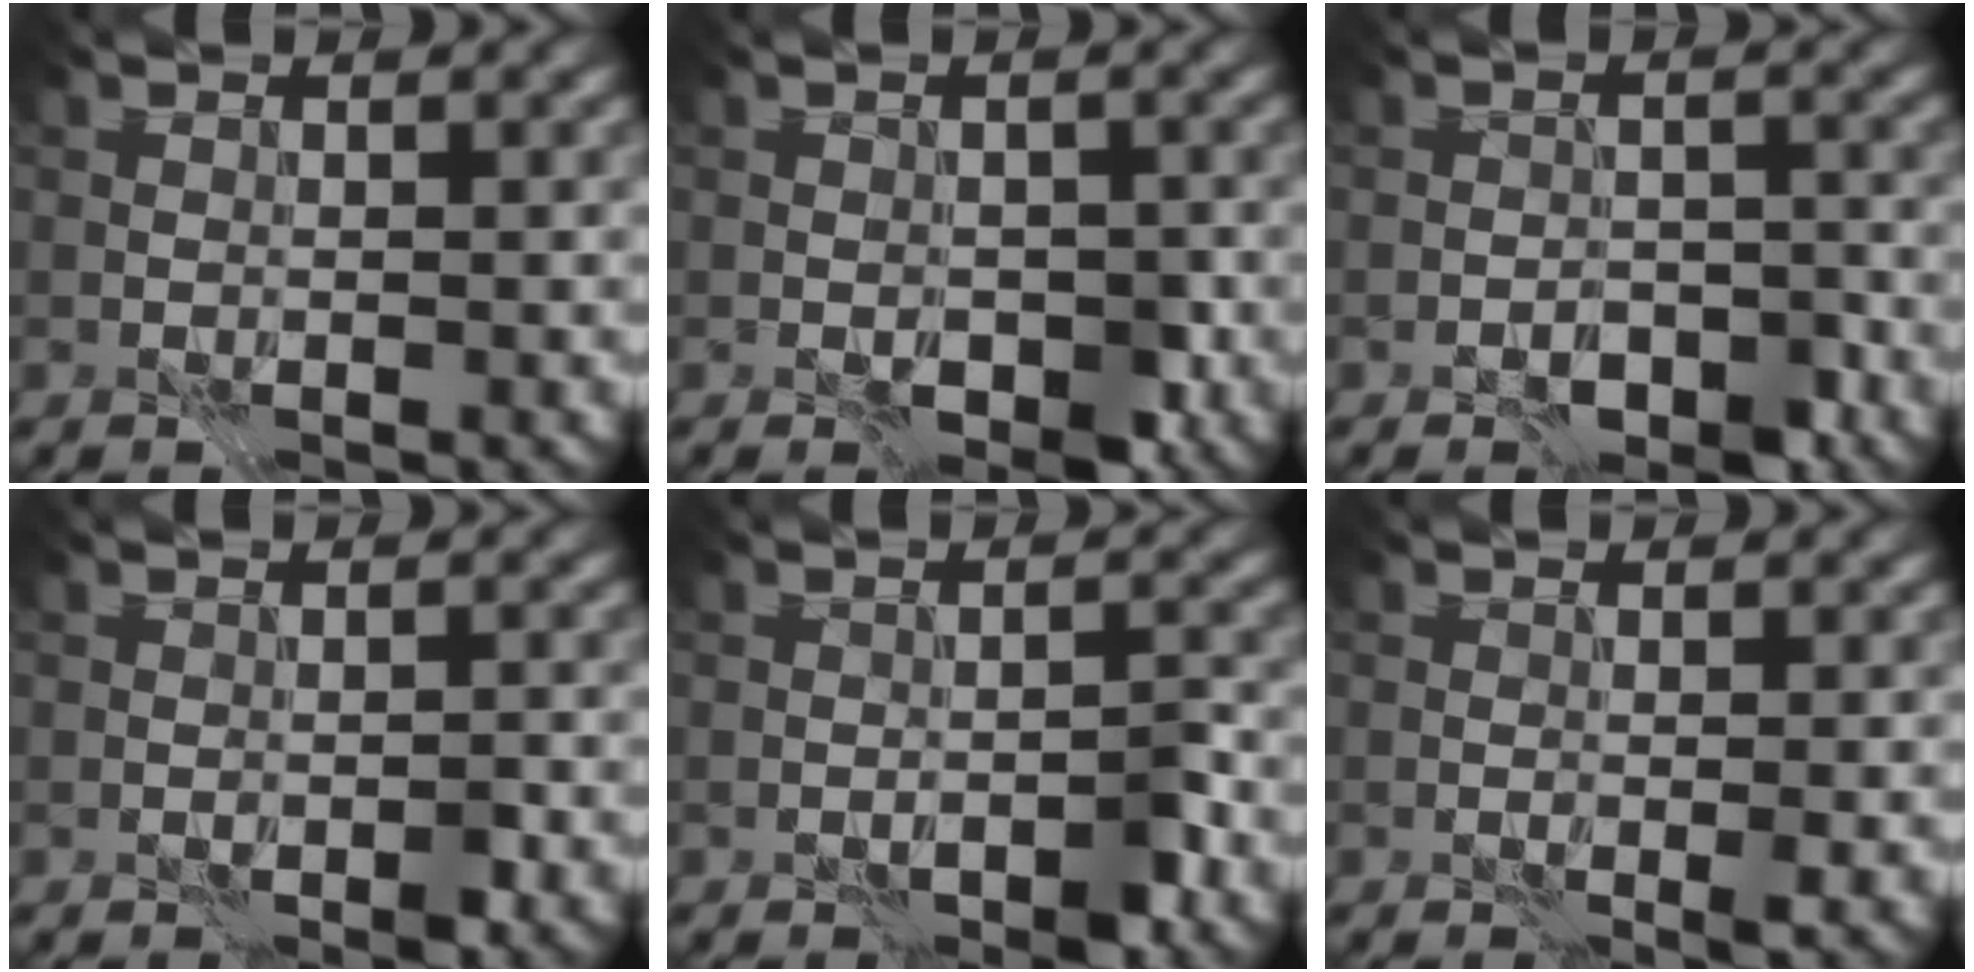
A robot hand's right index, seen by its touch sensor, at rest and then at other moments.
{"total": 3.2, "force": [-1.3, 1.8, 2.3], "torque": [-0.023, -0.003, -0.023]}
{"total": 3.5, "force": [-2.6, 1.8, 1.6], "torque": [-0.014, 0.004, -0.045]}
{"total": 1.4, "force": [-0.8, 0.5, 1.0], "torque": [-0.015, -0.005, -0.013]}
{"total": 3.1, "force": [-1.7, 1.3, 2.2], "torque": [-0.022, 0.002, -0.027]}
{"total": 1.0, "force": [-0.4, 0.0, 0.9], "torque": [-0.016, -0.002, -0.006]}